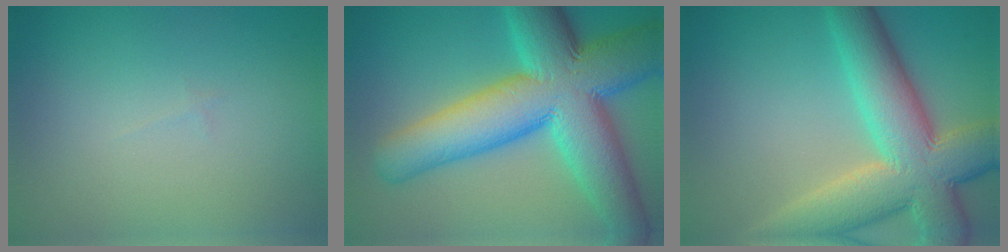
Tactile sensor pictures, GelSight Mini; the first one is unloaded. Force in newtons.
{"total": 14.4, "press": 14.4, "slide": 0.3}
{"total": 11.5, "press": 11.5, "slide": 0.7}